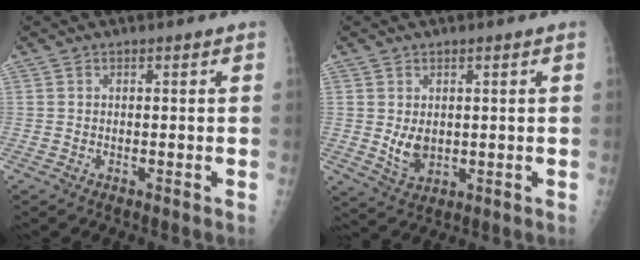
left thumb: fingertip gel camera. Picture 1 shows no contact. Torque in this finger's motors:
{"motor_torque": [0.25, 0.43, 0.48, -0.32, 0.01]}